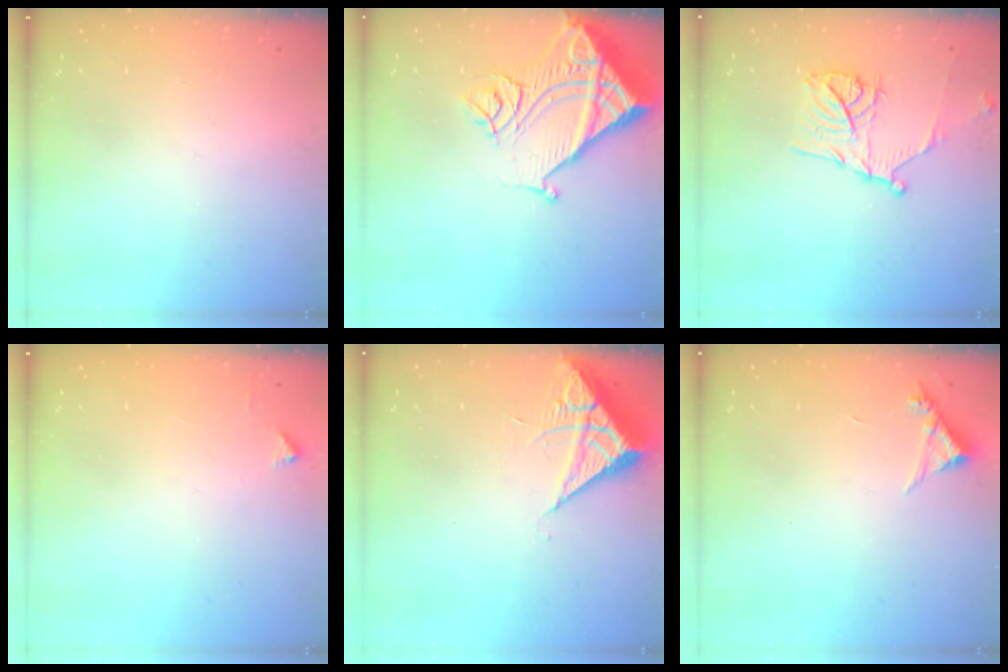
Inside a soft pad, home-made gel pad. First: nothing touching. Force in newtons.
{"total": 14.2, "press": 14.1, "slide": 1.8}
{"total": 13.8, "press": 13.7, "slide": 0.8}
{"total": 2.1, "press": 2.1, "slide": 0.3}
{"total": 6.2, "press": 6.2, "slide": 0.4}
{"total": 4.3, "press": 4.2, "slide": 0.4}